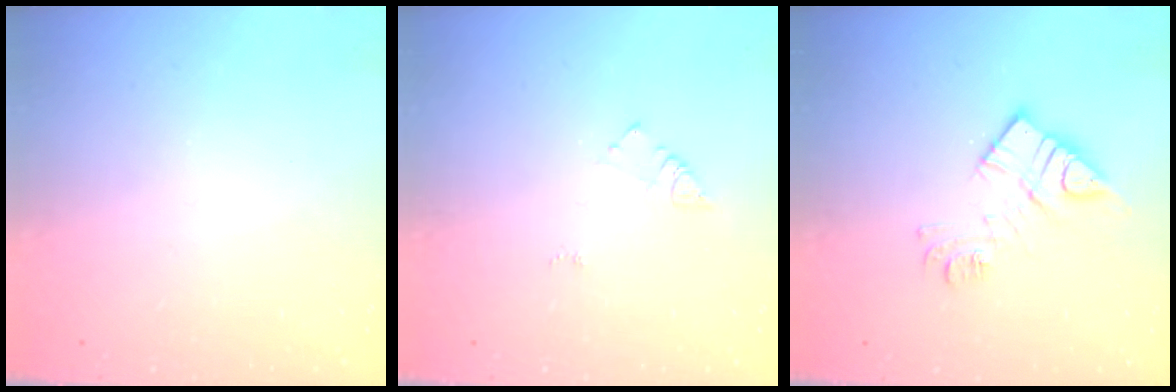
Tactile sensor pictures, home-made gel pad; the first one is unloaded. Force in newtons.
{"total": 5.4, "press": 5.4, "slide": 0.5}
{"total": 11.3, "press": 11.3, "slide": 0.3}